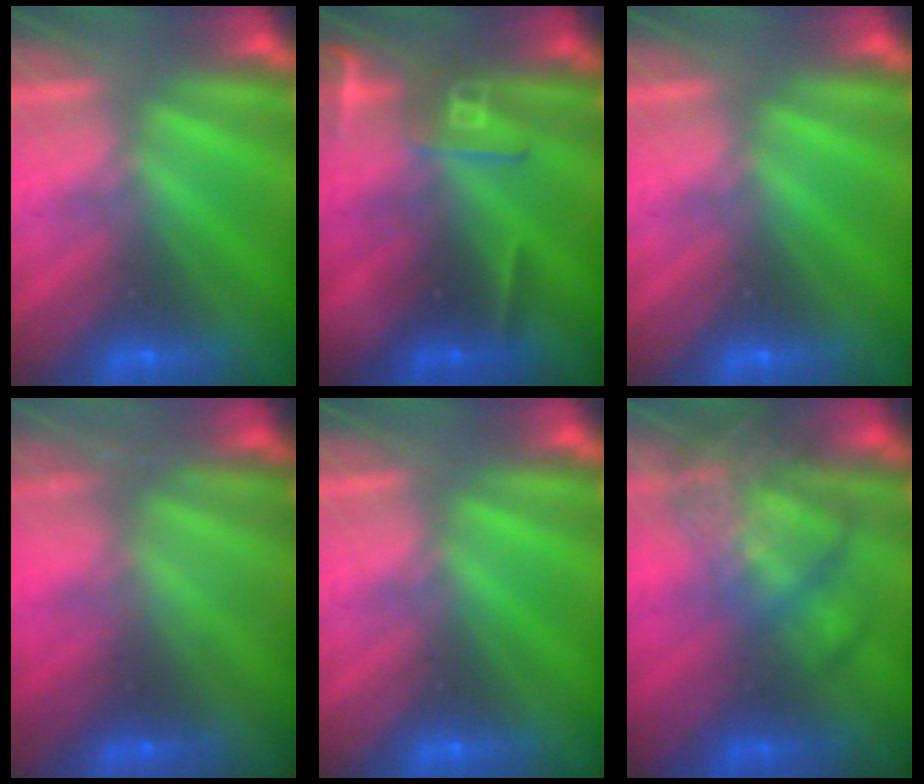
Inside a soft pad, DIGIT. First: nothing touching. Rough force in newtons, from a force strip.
{"total": 2.7}
{"total": 0.0}
{"total": 2.3}
{"total": 0.0}
{"total": 3.9}